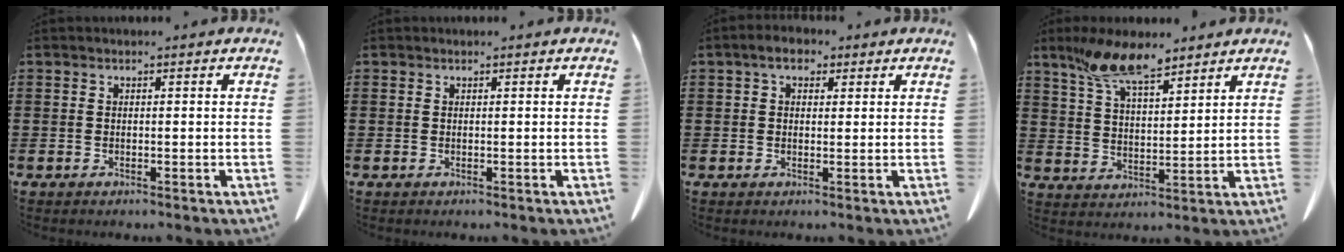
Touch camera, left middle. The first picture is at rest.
{"total": 0.0}
{"total": 3.6, "force": [2.2, 1.9, 2.1], "torque": [-0.043, 0.010, 0.037]}
{"total": 10.0, "force": [7.6, 2.9, 5.8], "torque": [-0.133, -0.011, 0.141]}